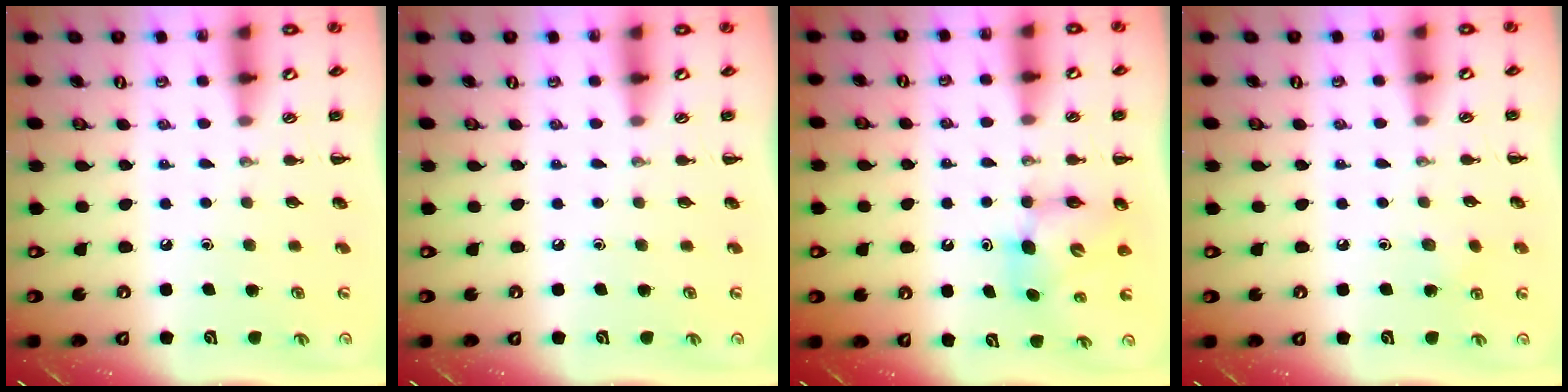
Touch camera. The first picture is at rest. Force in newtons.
{"total": 0.0}
{"total": 6.9, "press": 6.8, "slide": 1.0}
{"total": 5.3, "press": 5.1, "slide": 1.4}